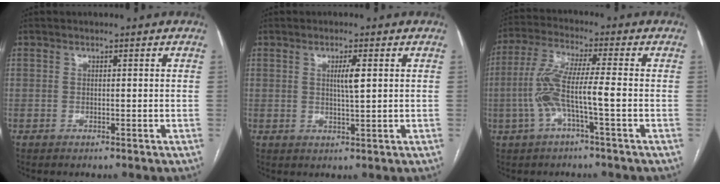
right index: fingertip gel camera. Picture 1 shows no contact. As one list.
[{"total": 3.0, "force": [0.8, 0.2, 2.9], "torque": [-0.050, -0.002, 0.012]}, {"total": 8.5, "force": [-1.9, 0.2, 8.3], "torque": [-0.179, 0.018, -0.040]}]